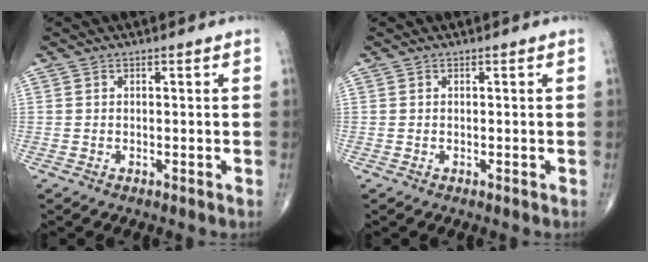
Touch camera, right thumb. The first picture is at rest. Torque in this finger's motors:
{"motor_torque": [0.00, 0.00, -0.02, -0.02, 0.02]}